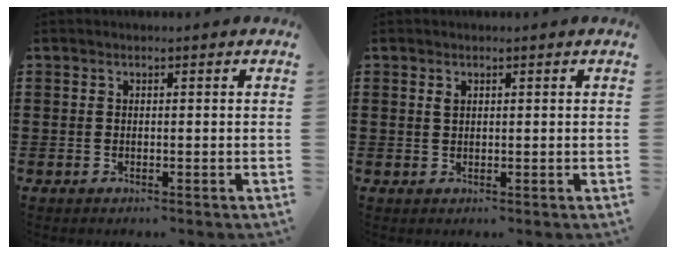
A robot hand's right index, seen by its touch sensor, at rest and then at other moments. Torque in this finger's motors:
{"motor_torque": [0.02, 0.01, 0.01, 0.02]}